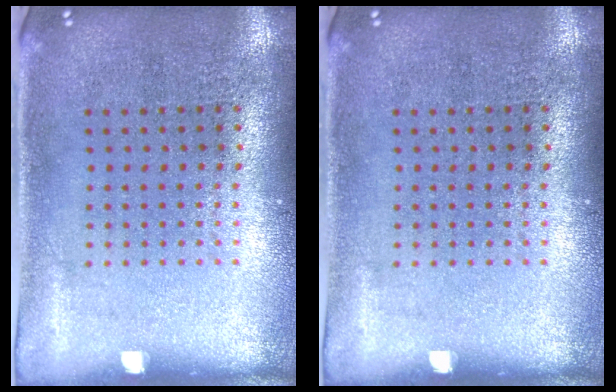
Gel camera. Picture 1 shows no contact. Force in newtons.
{"total": 0.0}